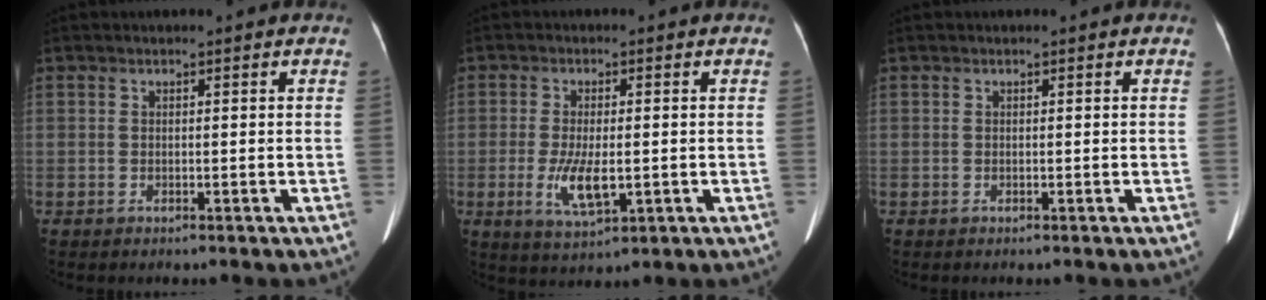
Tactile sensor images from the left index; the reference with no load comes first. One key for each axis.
{"total": 6.1, "fx": -1.1, "fy": 2.1, "fz": 5.7, "tx": -0.116, "ty": -0.012, "tz": -0.014}
{"total": 0.0}